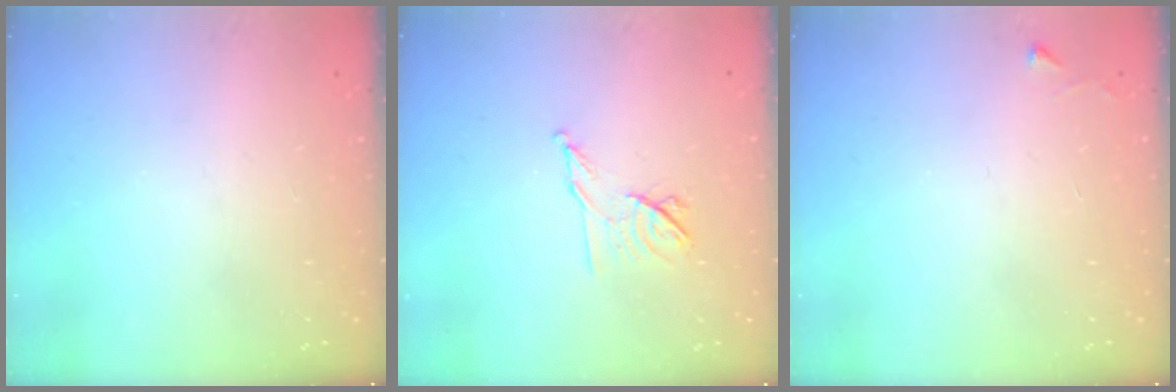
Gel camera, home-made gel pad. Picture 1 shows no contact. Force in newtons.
{"total": 8.1, "press": 8.0, "slide": 1.3}
{"total": 2.3, "press": 2.3, "slide": 0.4}